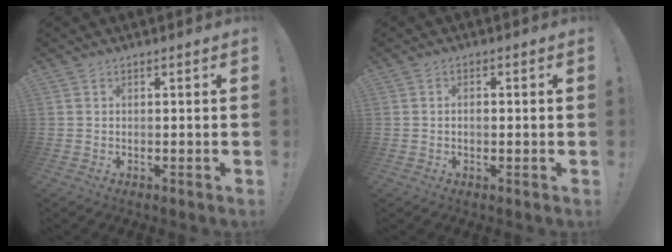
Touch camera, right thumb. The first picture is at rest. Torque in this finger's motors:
{"motor_torque": [-0.03, -0.21, -0.04, 0.16, 0.07]}